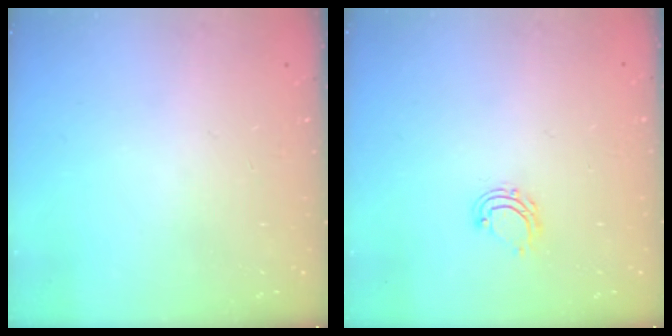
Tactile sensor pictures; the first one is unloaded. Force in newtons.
{"total": 5.2, "press": 5.1, "slide": 0.7}